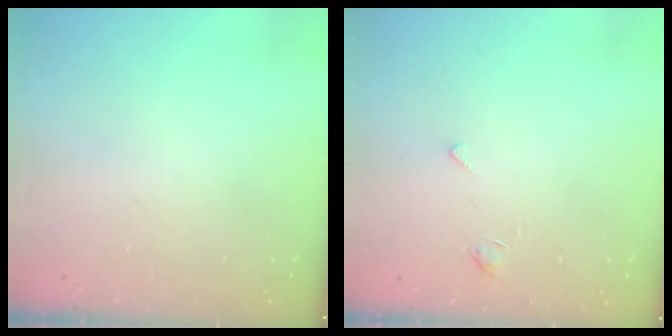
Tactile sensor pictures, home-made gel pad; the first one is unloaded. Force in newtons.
{"total": 1.9, "press": 1.8, "slide": 0.4}